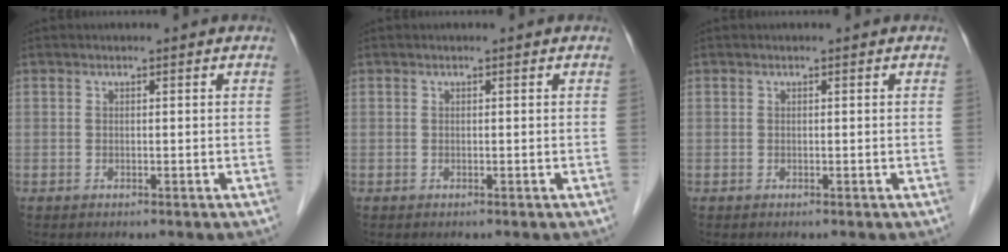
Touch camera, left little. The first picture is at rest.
{"total": 0.0}
{"total": 0.0}